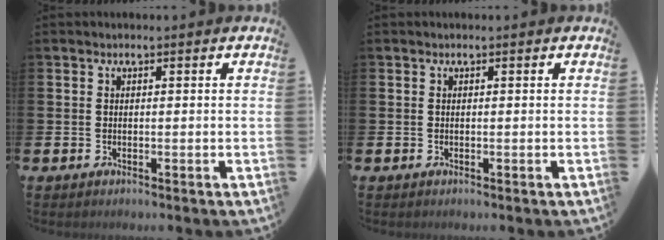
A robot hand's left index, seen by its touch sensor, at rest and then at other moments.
{"total": 0.0}